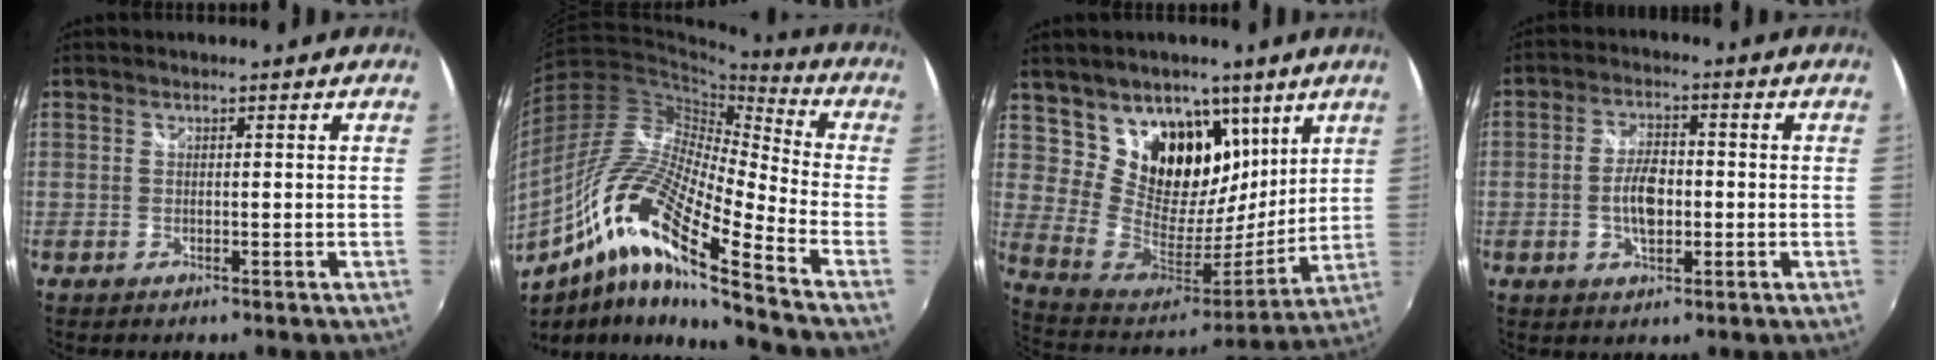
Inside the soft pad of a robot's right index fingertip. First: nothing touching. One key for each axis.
{"total": 18.9, "fx": -10.2, "fy": 2.6, "fz": 15.7, "tx": -0.288, "ty": -0.016, "tz": -0.216}
{"total": 19.5, "fx": 10.6, "fy": 13.2, "fz": 9.7, "tx": -0.189, "ty": -0.012, "tz": 0.197}
{"total": 6.6, "fx": -1.1, "fy": 3.3, "fz": 5.6, "tx": -0.108, "ty": 0.005, "tz": -0.018}